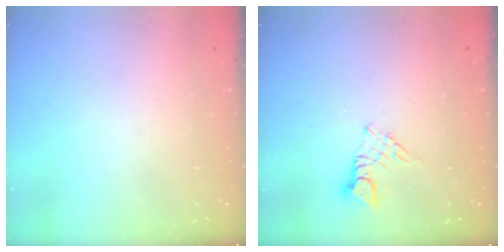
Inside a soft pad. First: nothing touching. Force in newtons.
{"total": 3.8, "press": 3.8, "slide": 0.3}